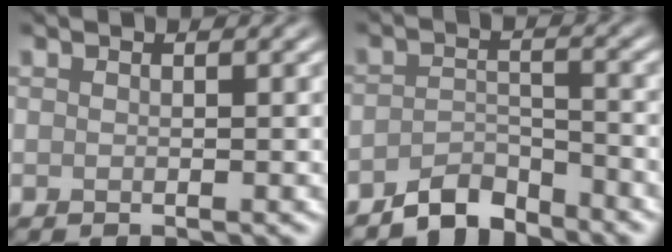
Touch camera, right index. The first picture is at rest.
{"total": 3.4, "force": [-3.0, 1.0, 1.0], "torque": [-0.015, 0.007, -0.061]}